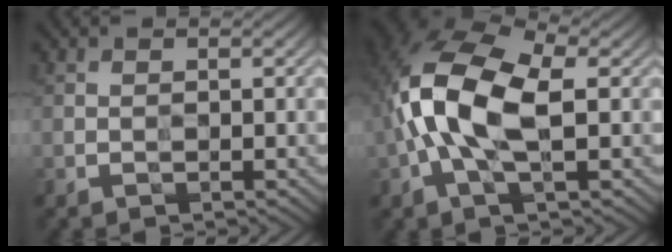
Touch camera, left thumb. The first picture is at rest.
{"total": 11.7, "force": [-0.1, 5.7, 10.2], "torque": [-0.243, 0.019, -0.008]}